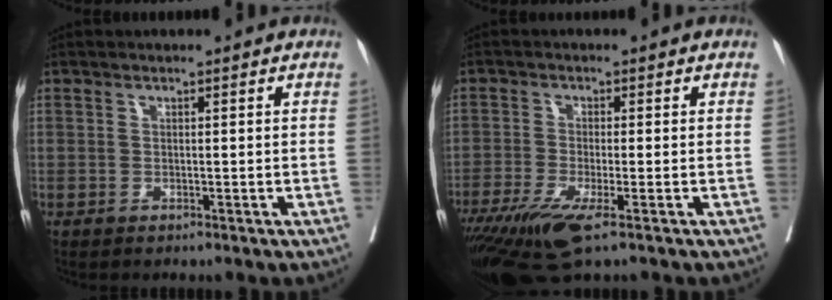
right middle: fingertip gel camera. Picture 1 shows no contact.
{"total": 9.3, "force": [-5.7, 1.6, 7.2], "torque": [-0.127, -0.024, -0.101]}